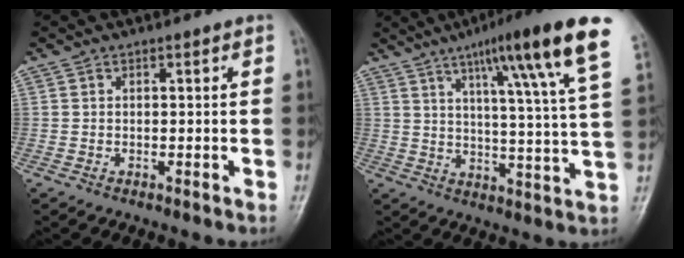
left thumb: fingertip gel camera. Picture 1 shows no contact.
{"total": 19.6, "force": [11.0, 1.3, 16.2], "torque": [-0.223, -0.035, 0.149]}